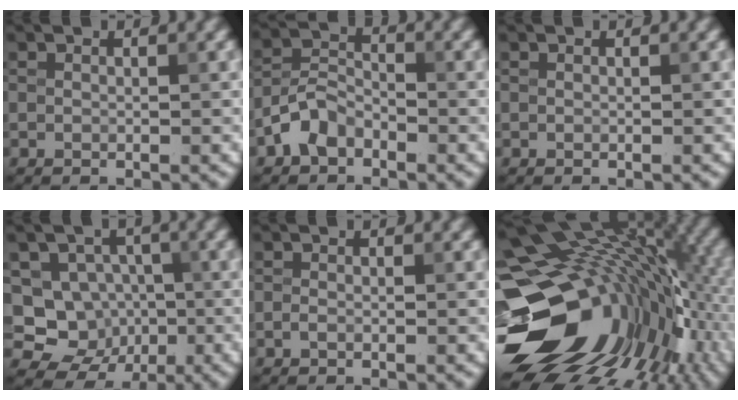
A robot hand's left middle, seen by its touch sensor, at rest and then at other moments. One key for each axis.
{"total": 3.2, "fx": -2.1, "fy": 2.0, "fz": 1.4, "tx": -0.025, "ty": 0.012, "tz": -0.049}
{"total": 0.0}
{"total": 6.8, "fx": -1.4, "fy": 6.2, "fz": 2.4, "tx": -0.025, "ty": 0.000, "tz": -0.045}
{"total": 0.6, "fx": -0.3, "fy": 0.4, "fz": 0.3, "tx": -0.007, "ty": -0.001, "tz": -0.007}
{"total": 18.8, "fx": -1.1, "fy": 12.8, "fz": 13.7, "tx": -0.243, "ty": -0.036, "tz": 0.021}